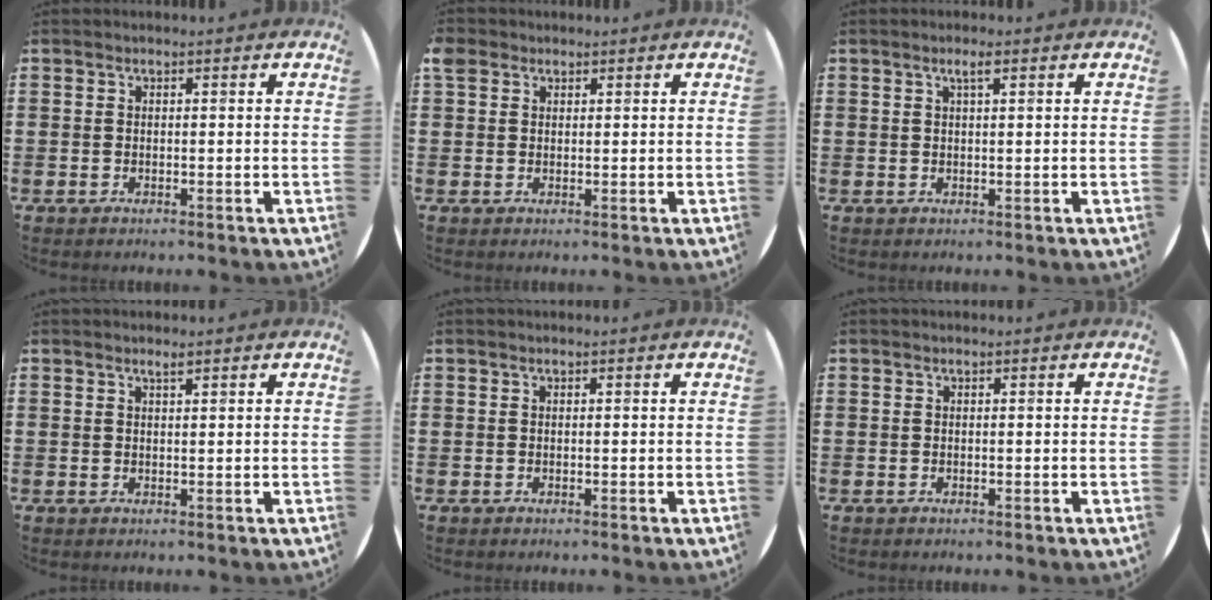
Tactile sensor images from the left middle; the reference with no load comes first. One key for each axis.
{"total": 1.7, "fx": 1.3, "fy": 1.1, "fz": 0.4, "tx": -0.004, "ty": 0.000, "tz": 0.024}
{"total": 1.6, "fx": 0.9, "fy": 0.2, "fz": 1.3, "tx": -0.026, "ty": 0.004, "tz": 0.015}
{"total": 1.1, "fx": 0.9, "fy": 0.0, "fz": 0.7, "tx": -0.014, "ty": -0.001, "tz": 0.016}
{"total": 0.0}
{"total": 0.0}